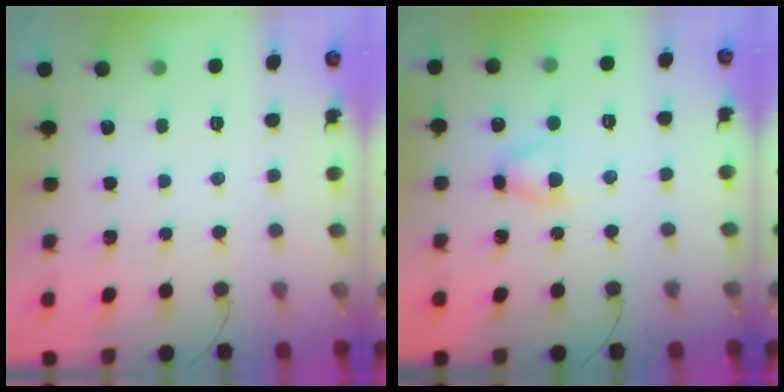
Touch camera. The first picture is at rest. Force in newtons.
{"total": 4.6, "press": 4.6, "slide": 0.6}